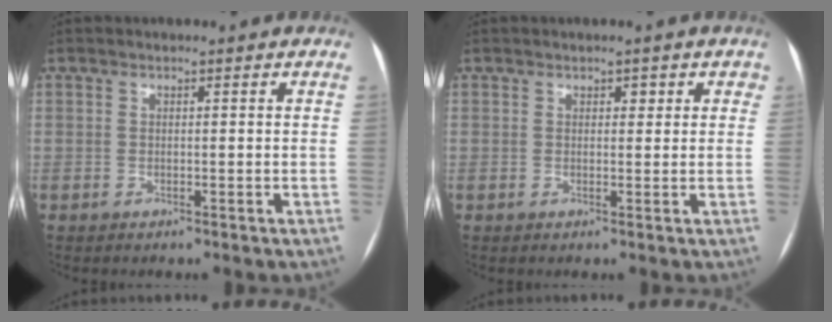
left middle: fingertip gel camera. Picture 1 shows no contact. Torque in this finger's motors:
{"motor_torque": [-0.04, 0.03, -0.03, 0.00]}